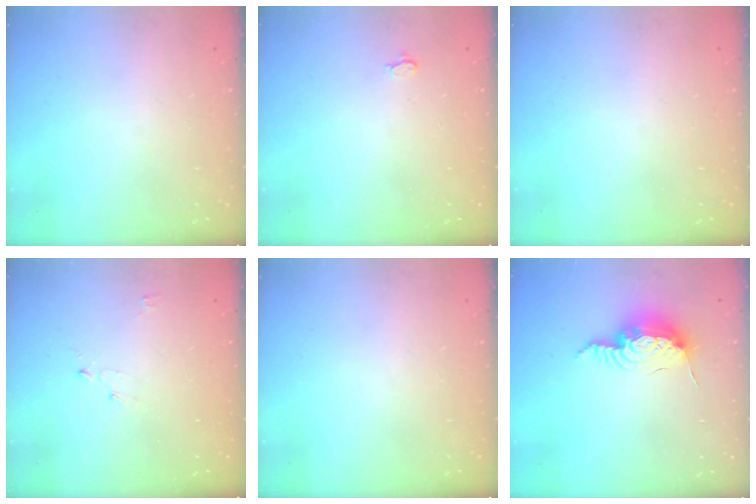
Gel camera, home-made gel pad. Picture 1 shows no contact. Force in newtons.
{"total": 2.6, "press": 2.6, "slide": 0.3}
{"total": 0.0}
{"total": 2.4, "press": 2.4, "slide": 0.3}
{"total": 0.0}
{"total": 15.0, "press": 14.9, "slide": 0.9}